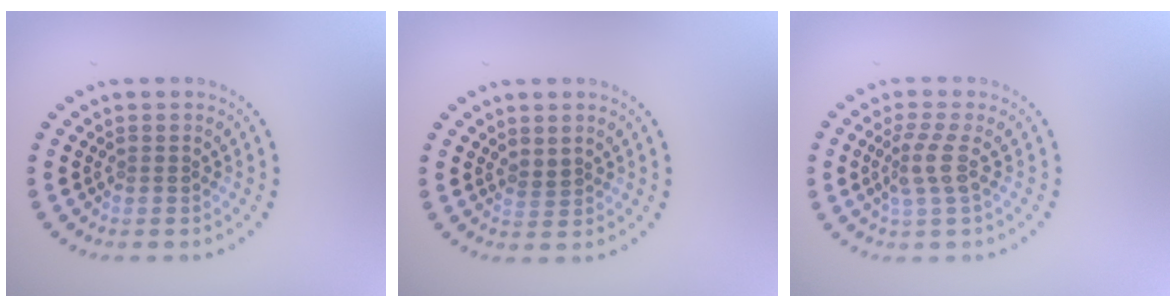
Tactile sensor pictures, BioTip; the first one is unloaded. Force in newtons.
{"total": 1.0, "press": 0.8, "slide": 0.5}
{"total": 2.3, "press": 1.6, "slide": 1.7}